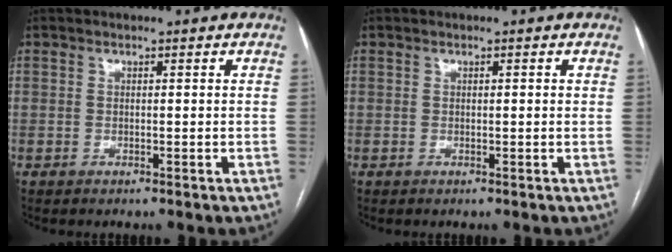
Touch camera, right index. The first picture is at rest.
{"total": 0.5, "force": [0.1, 0.1, 0.5], "torque": [-0.008, 0.002, 0.001]}